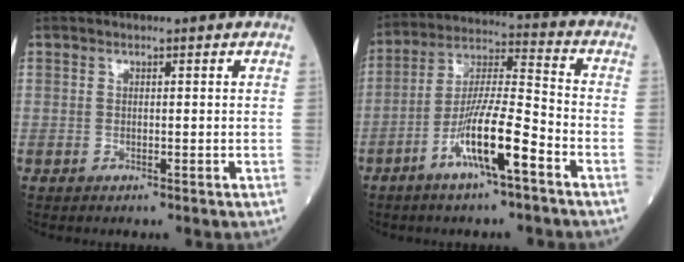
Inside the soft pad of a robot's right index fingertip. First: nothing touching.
{"total": 11.8, "force": [-5.7, 0.9, 10.3], "torque": [-0.196, -0.001, -0.108]}